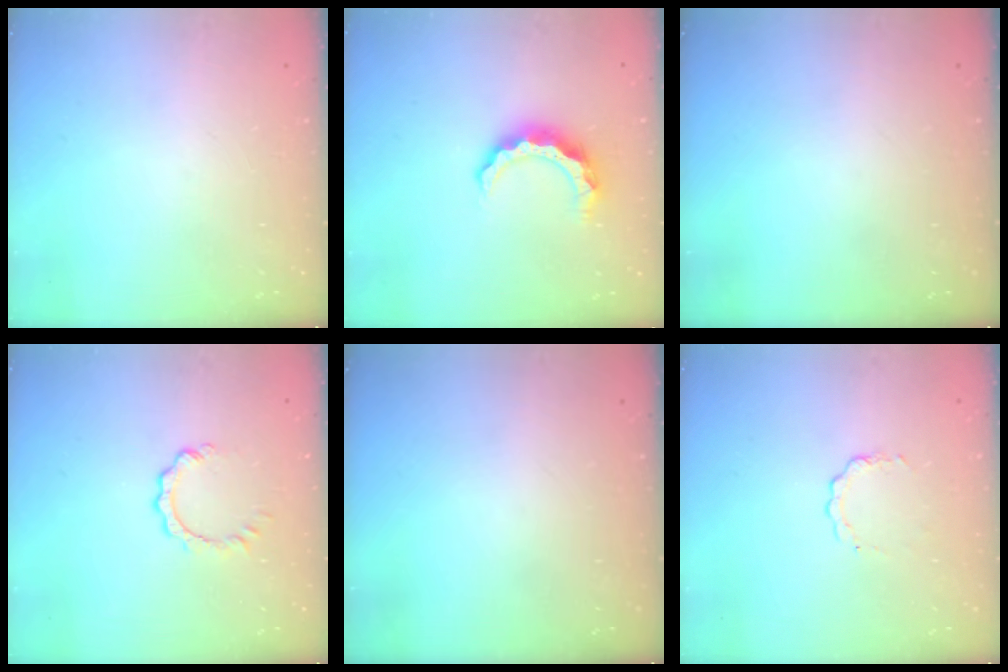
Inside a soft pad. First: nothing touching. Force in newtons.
{"total": 8.1, "press": 8.1, "slide": 0.8}
{"total": 0.0}
{"total": 3.1, "press": 3.0, "slide": 0.4}
{"total": 0.0}
{"total": 4.3, "press": 4.3, "slide": 0.4}